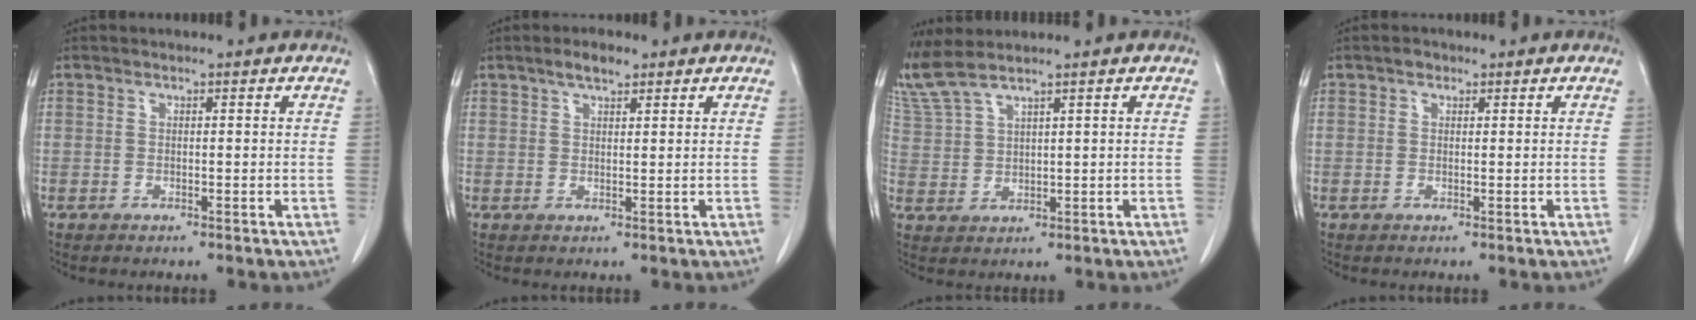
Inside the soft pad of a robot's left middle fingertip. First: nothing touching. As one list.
[{"total": 2.8, "force": [2.0, 1.0, 1.7], "torque": [-0.035, 0.006, 0.034]}, {"total": 5.1, "force": [4.6, -0.4, 2.1], "torque": [-0.065, 0.010, 0.110]}, {"total": 1.0, "force": [0.6, 0.7, 0.3], "torque": [-0.005, 0.002, 0.007]}]